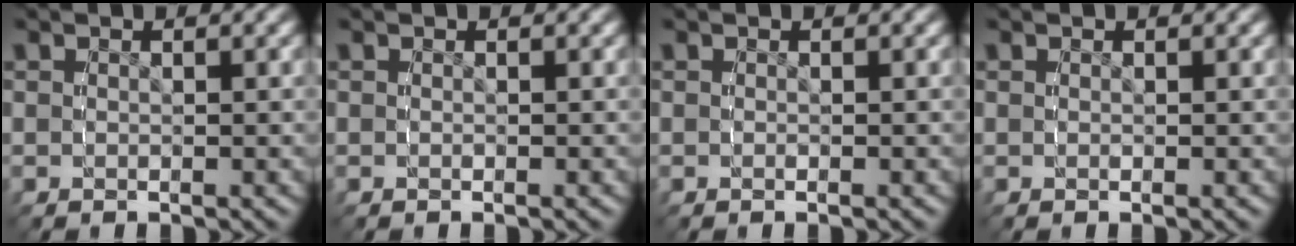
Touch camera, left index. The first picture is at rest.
{"total": 0.0}
{"total": 0.0}
{"total": 0.0}